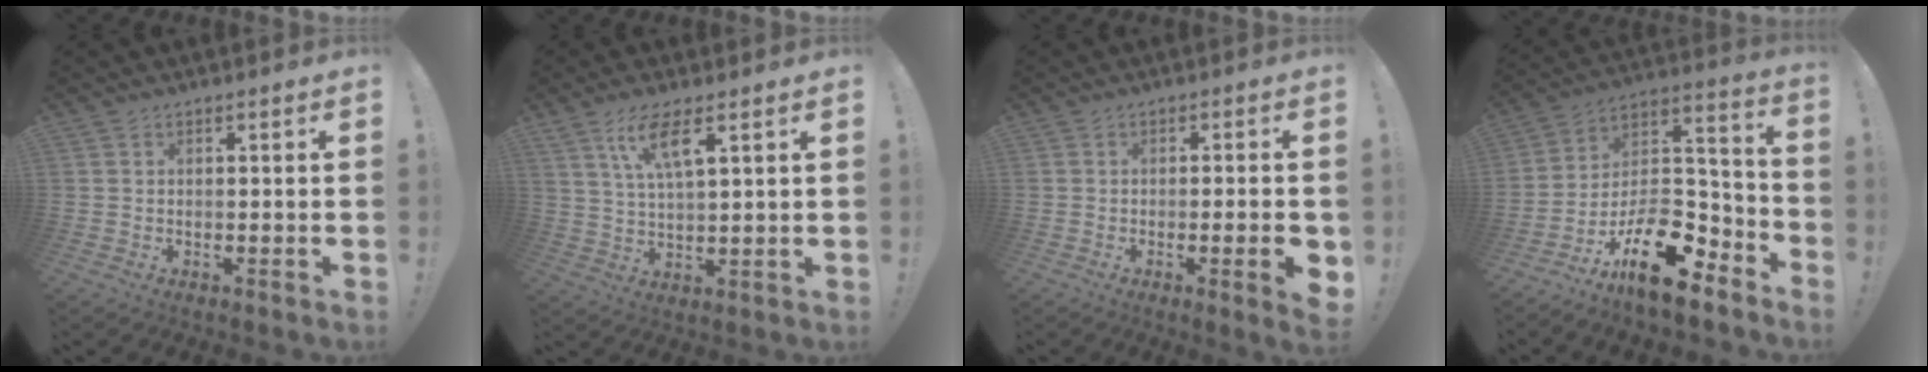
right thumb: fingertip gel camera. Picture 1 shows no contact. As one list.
[{"total": 9.0, "force": [4.9, 2.3, 7.2], "torque": [-0.132, -0.010, 0.083]}, {"total": 6.3, "force": [-1.4, 0.7, 6.1], "torque": [-0.089, -0.003, -0.017]}, {"total": 18.9, "force": [-10.6, 9.3, 12.5], "torque": [-0.190, 0.058, -0.172]}]